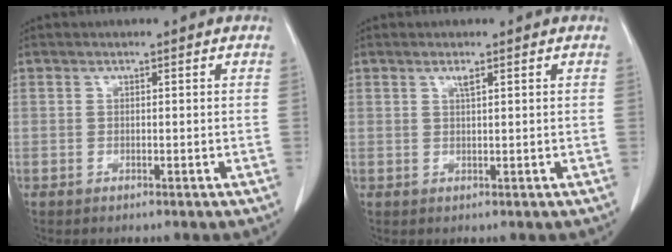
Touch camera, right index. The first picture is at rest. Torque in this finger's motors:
{"motor_torque": [0.05, -0.03, 0.02, 0.02]}